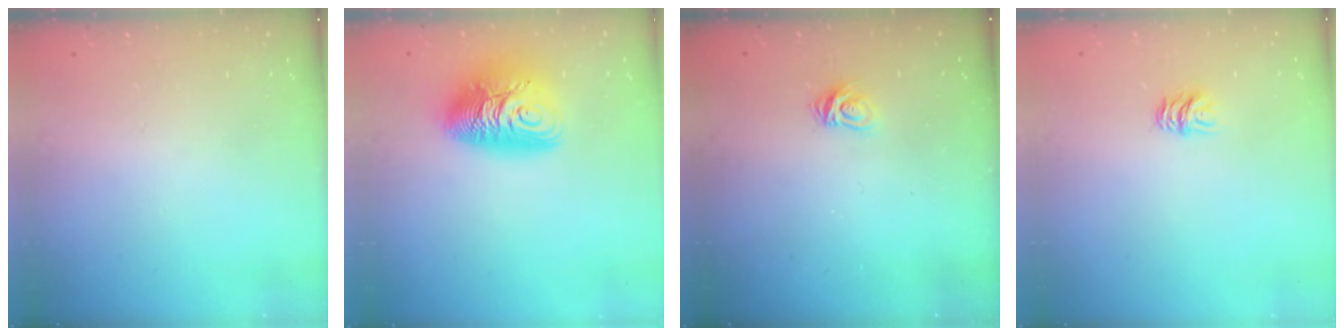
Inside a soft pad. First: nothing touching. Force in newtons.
{"total": 12.2, "press": 12.1, "slide": 1.2}
{"total": 4.0, "press": 4.0, "slide": 0.4}
{"total": 5.7, "press": 5.7, "slide": 0.5}